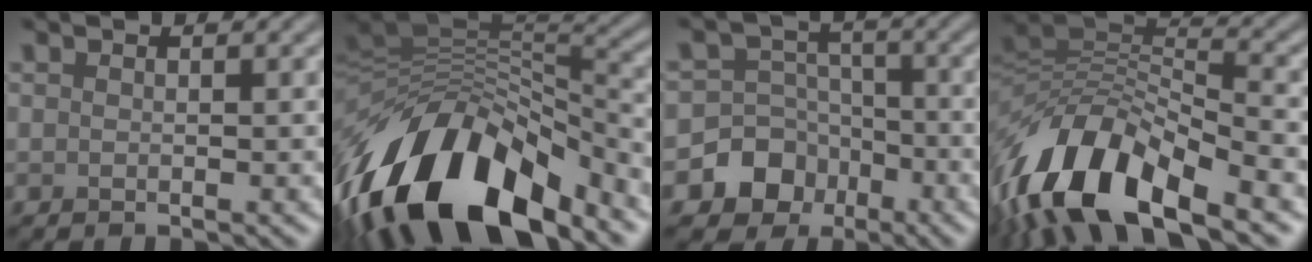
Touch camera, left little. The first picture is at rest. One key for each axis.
{"total": 15.0, "fx": -7.0, "fy": 7.4, "fz": 11.0, "tx": -0.200, "ty": 0.008, "tz": -0.122}
{"total": 8.4, "fx": -4.1, "fy": 7.2, "fz": 1.4, "tx": -0.010, "ty": -0.007, "tz": -0.096}
{"total": 13.7, "fx": -6.7, "fy": 6.3, "fz": 10.1, "tx": -0.193, "ty": 0.007, "tz": -0.128}